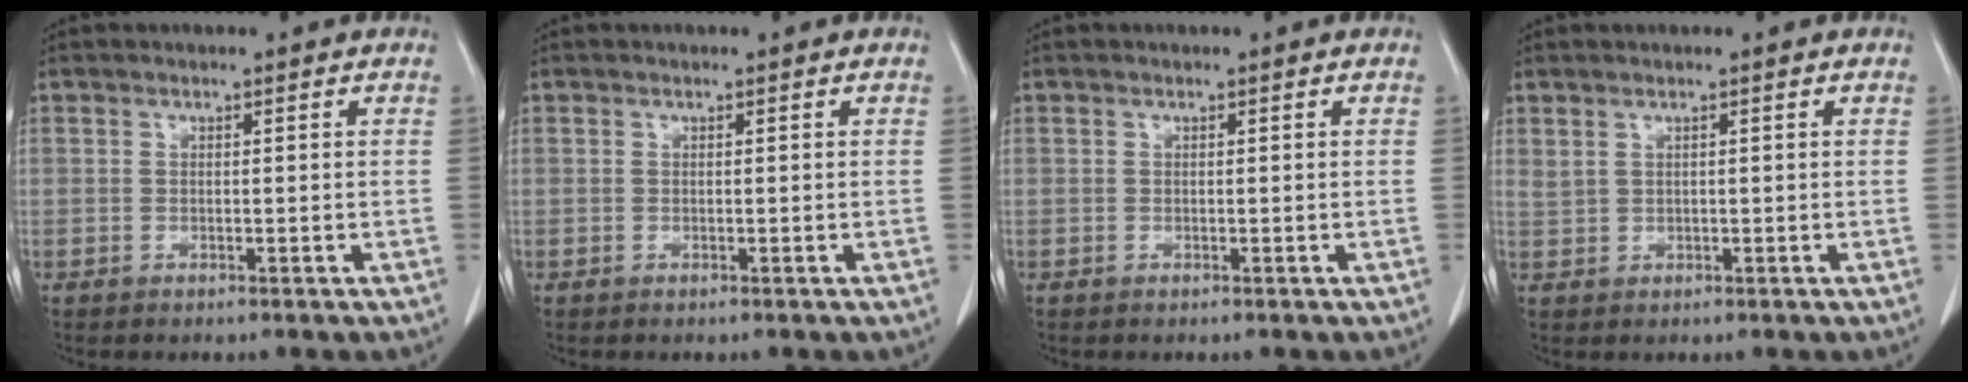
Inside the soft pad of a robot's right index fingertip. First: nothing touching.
{"total": 0.0}
{"total": 0.0}
{"total": 1.1, "force": [0.8, 0.5, 0.5], "torque": [-0.011, 0.006, 0.019]}